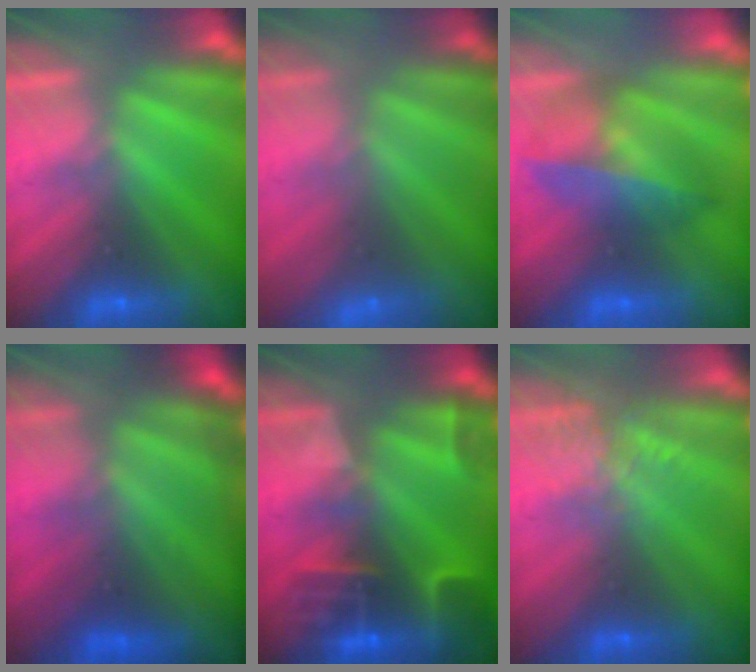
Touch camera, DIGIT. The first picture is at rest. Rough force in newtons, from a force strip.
{"total": 2.9}
{"total": 4.6}
{"total": 7.3}
{"total": 6.8}
{"total": 3.0}